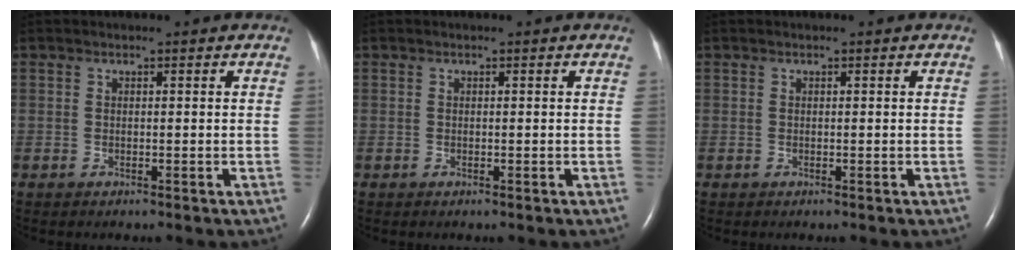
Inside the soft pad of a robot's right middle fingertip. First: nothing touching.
{"total": 0.0}
{"total": 0.0}